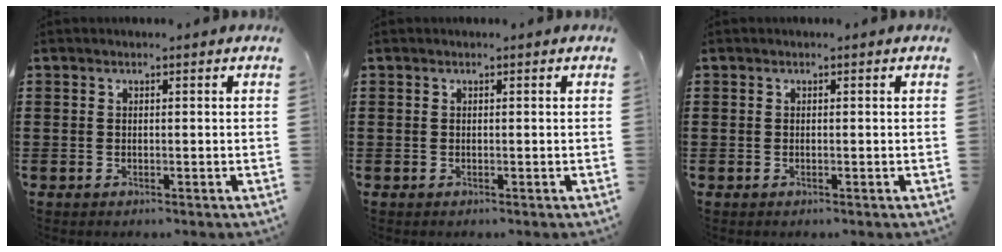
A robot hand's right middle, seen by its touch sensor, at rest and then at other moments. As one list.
[{"total": 0.0}, {"total": 0.0}]